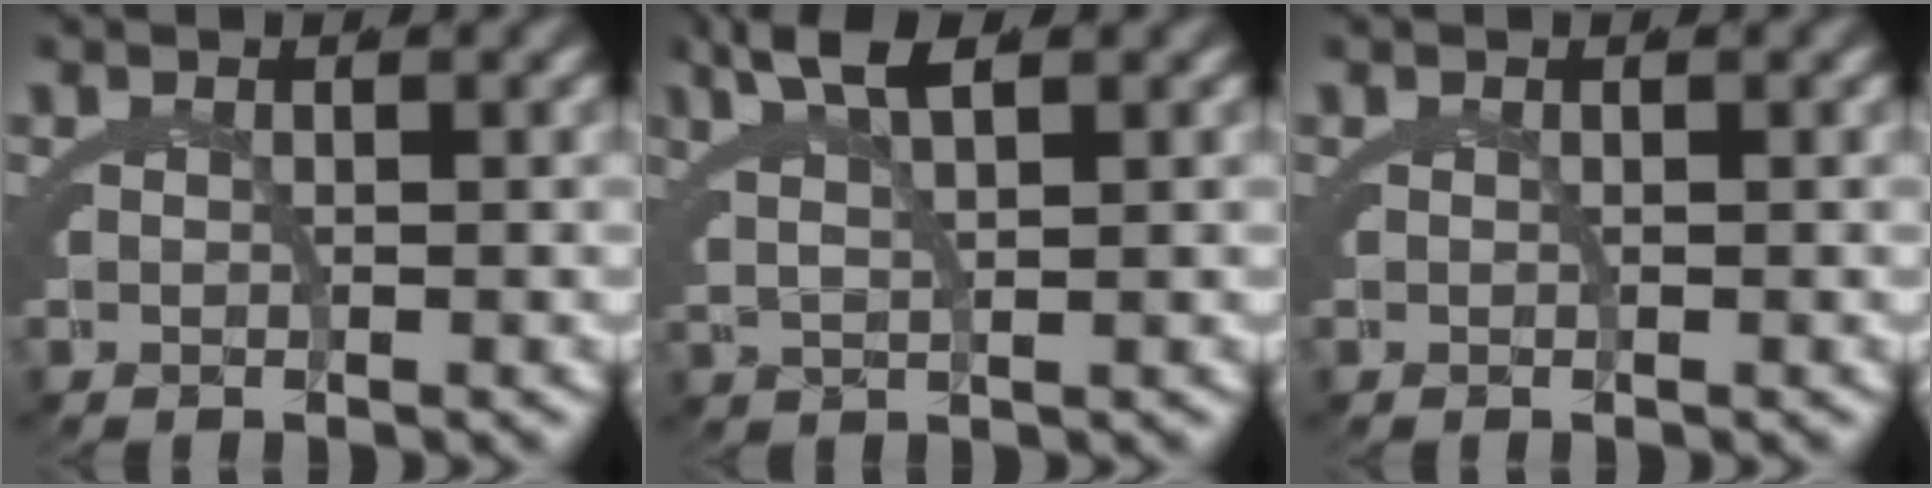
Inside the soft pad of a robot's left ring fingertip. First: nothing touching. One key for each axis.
{"total": 4.4, "fx": 2.8, "fy": 0.8, "fz": 3.2, "tx": -0.059, "ty": 0.008, "tz": 0.050}
{"total": 0.0}